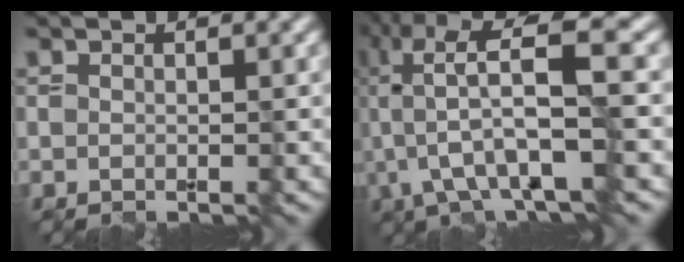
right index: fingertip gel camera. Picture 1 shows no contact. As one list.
[{"total": 9.2, "force": [-1.0, 2.4, 8.8], "torque": [-0.174, 0.005, -0.011]}]